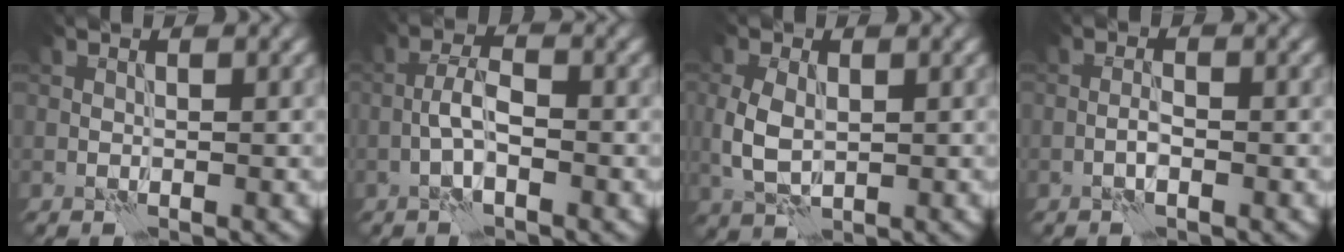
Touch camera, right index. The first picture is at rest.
{"total": 2.3, "force": [-0.8, 0.8, 2.1], "torque": [-0.042, 0.009, -0.022]}
{"total": 3.5, "force": [0.3, 2.4, 2.5], "torque": [-0.065, -0.001, 0.008]}
{"total": 0.9, "force": [-0.4, 0.3, 0.7], "torque": [-0.016, 0.003, -0.011]}